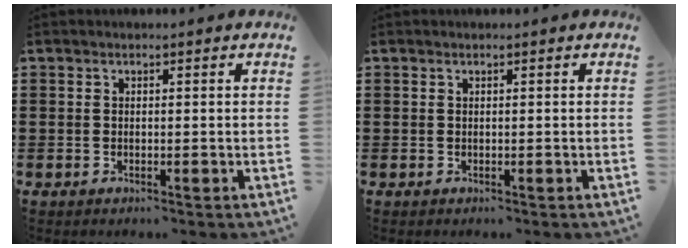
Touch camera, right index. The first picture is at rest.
{"total": 0.0}